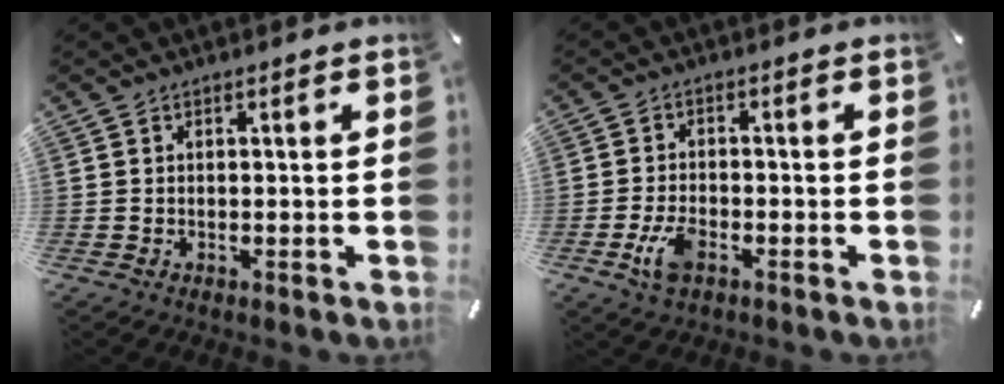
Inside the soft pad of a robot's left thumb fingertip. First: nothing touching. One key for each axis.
{"total": 6.1, "fx": -2.6, "fy": 3.3, "fz": 4.4, "tx": -0.103, "ty": 0.004, "tz": -0.052}